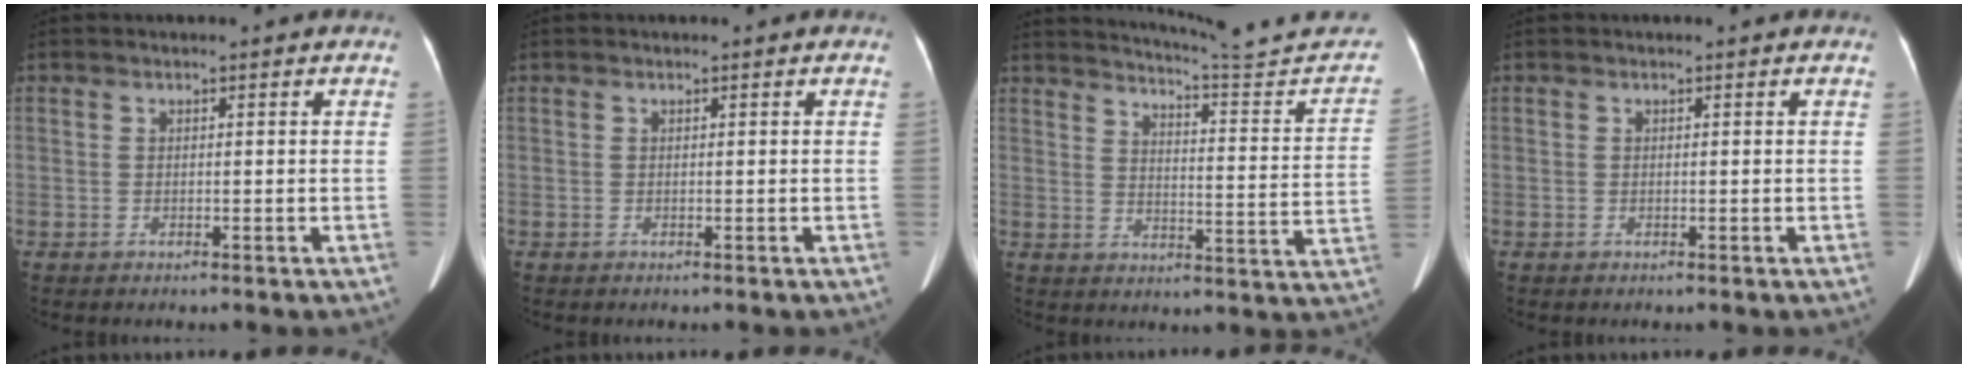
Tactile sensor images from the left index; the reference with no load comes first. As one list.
[{"total": 0.0}, {"total": 18.1, "force": [17.2, -0.3, 5.5], "torque": [-0.076, -0.074, 0.213]}, {"total": 0.0}]